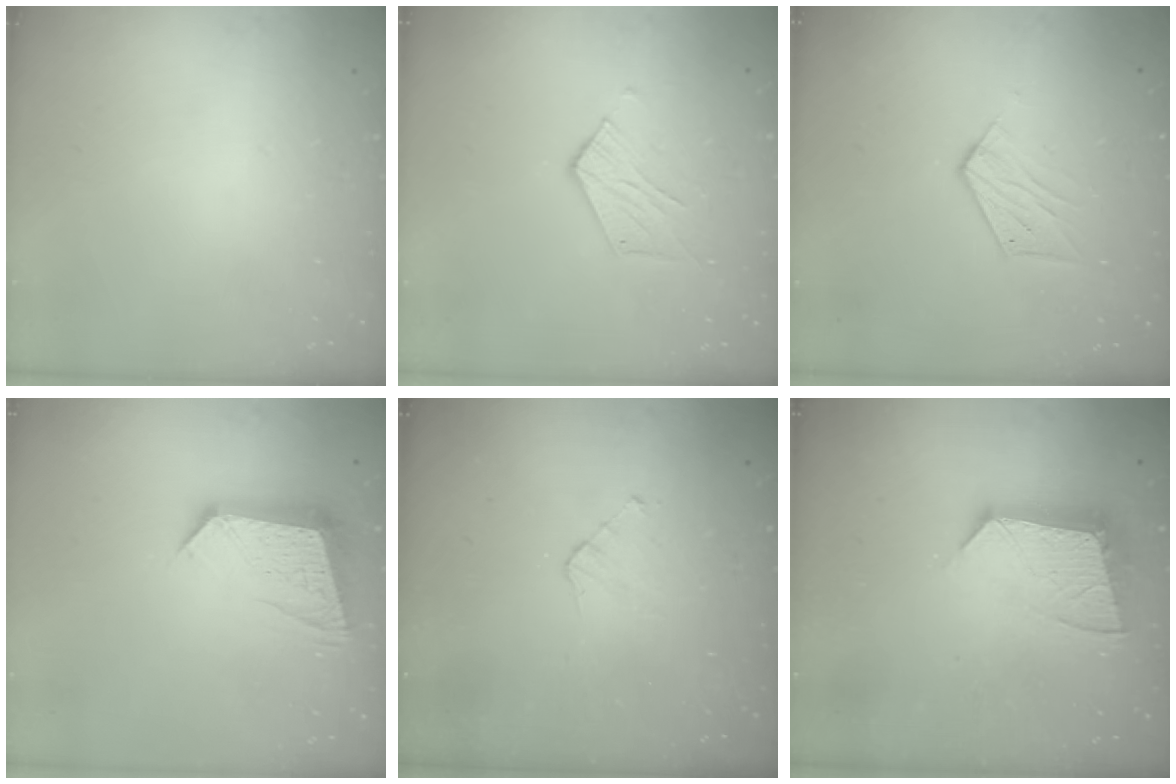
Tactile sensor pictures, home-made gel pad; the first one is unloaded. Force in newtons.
{"total": 5.4, "press": 5.4, "slide": 0.4}
{"total": 6.3, "press": 6.3, "slide": 0.5}
{"total": 12.0, "press": 11.9, "slide": 1.1}
{"total": 3.7, "press": 3.7, "slide": 0.3}
{"total": 12.1, "press": 12.1, "slide": 1.0}